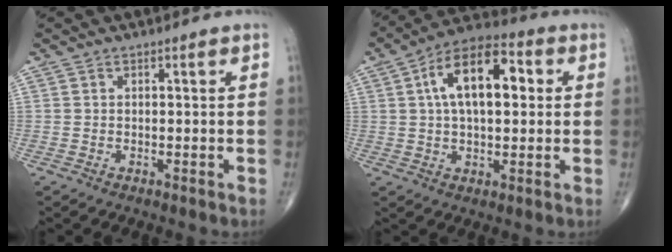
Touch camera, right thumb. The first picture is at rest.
{"total": 14.7, "force": [3.0, 7.5, 12.3], "torque": [-0.191, 0.026, 0.041]}